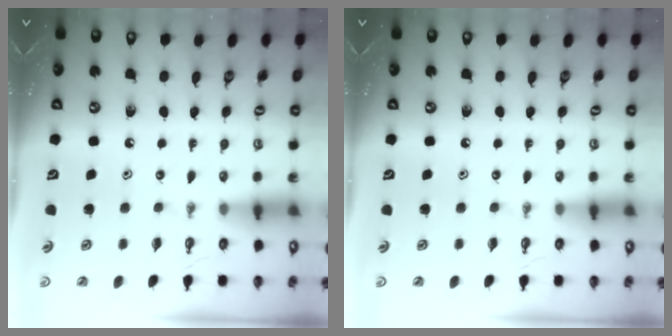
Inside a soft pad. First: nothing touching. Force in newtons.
{"total": 0.0}